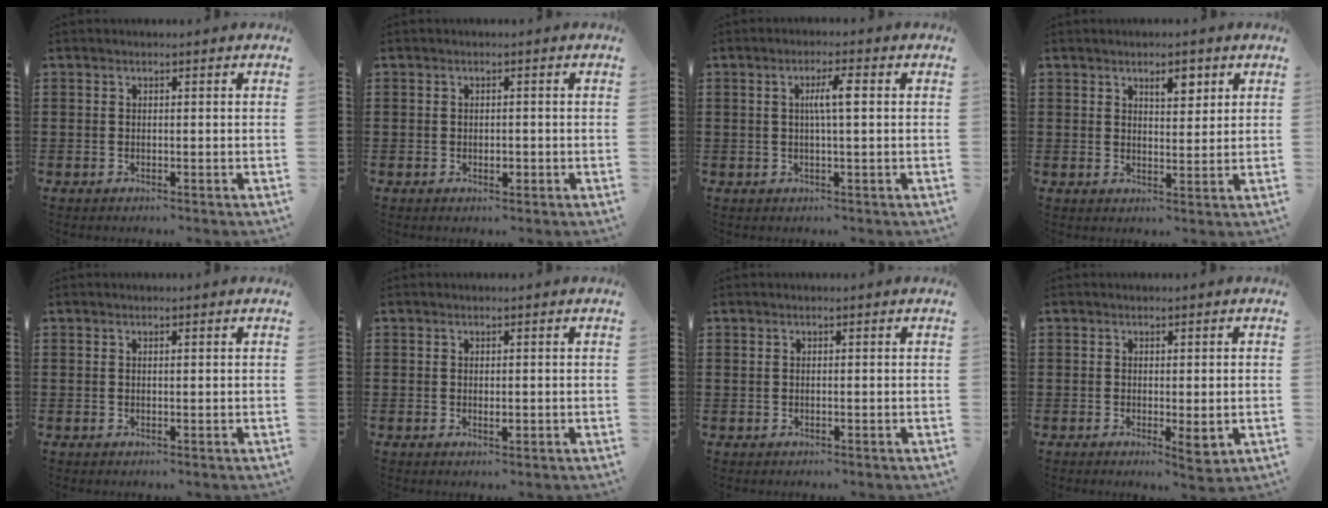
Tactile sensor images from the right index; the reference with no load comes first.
{"total": 1.2, "force": [-0.4, 0.7, 0.8], "torque": [-0.017, 0.000, -0.007]}
{"total": 3.8, "force": [0.5, 0.4, 3.7], "torque": [-0.073, 0.004, 0.005]}
{"total": 4.0, "force": [2.4, 1.7, 2.7], "torque": [-0.034, 0.000, 0.036]}
{"total": 0.5, "force": [0.2, 0.1, 0.4], "torque": [-0.010, 0.000, 0.005]}
{"total": 0.8, "force": [0.1, 0.4, 0.7], "torque": [-0.014, 0.001, 0.001]}
{"total": 0.0}
{"total": 2.9, "force": [-0.4, 0.7, 2.8], "torque": [-0.048, -0.003, -0.006]}